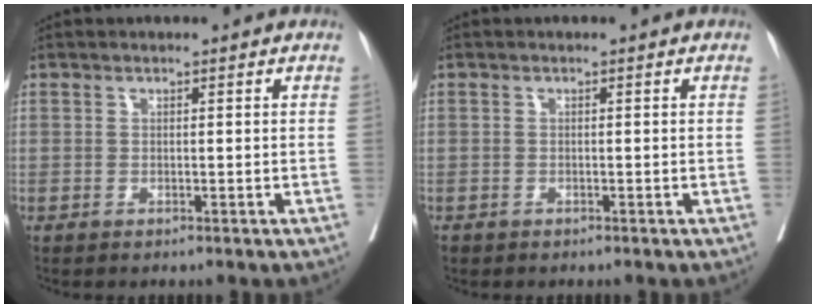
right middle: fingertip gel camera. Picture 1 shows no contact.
{"total": 0.7, "force": [-0.6, 0.3, 0.2], "torque": [-0.013, -0.003, -0.014]}